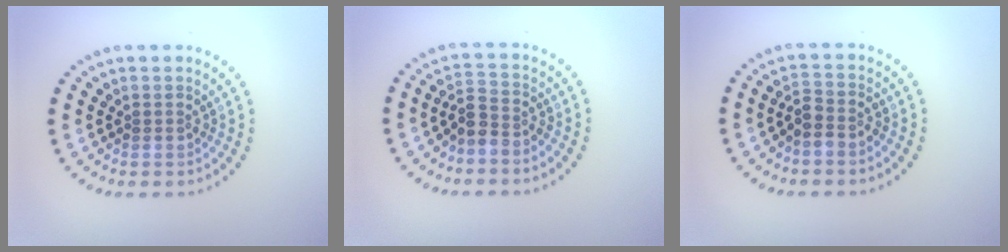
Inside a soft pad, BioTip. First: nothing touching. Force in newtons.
{"total": 2.4, "press": 1.9, "slide": 1.5}
{"total": 1.9, "press": 1.6, "slide": 1.0}